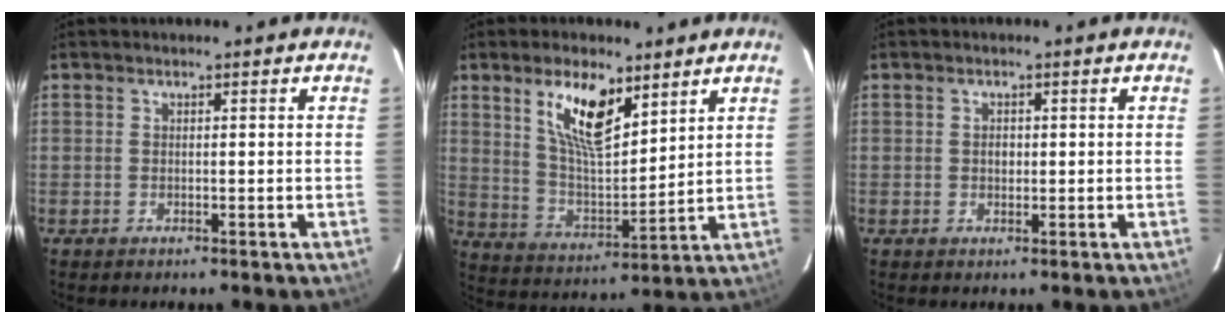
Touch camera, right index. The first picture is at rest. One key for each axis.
{"total": 12.5, "fx": 7.1, "fy": 4.6, "fz": 9.2, "tx": -0.168, "ty": 0.005, "tz": 0.140}
{"total": 1.4, "fx": 0.0, "fy": 1.1, "fz": 0.7, "tx": -0.013, "ty": 0.004, "tz": 0.000}